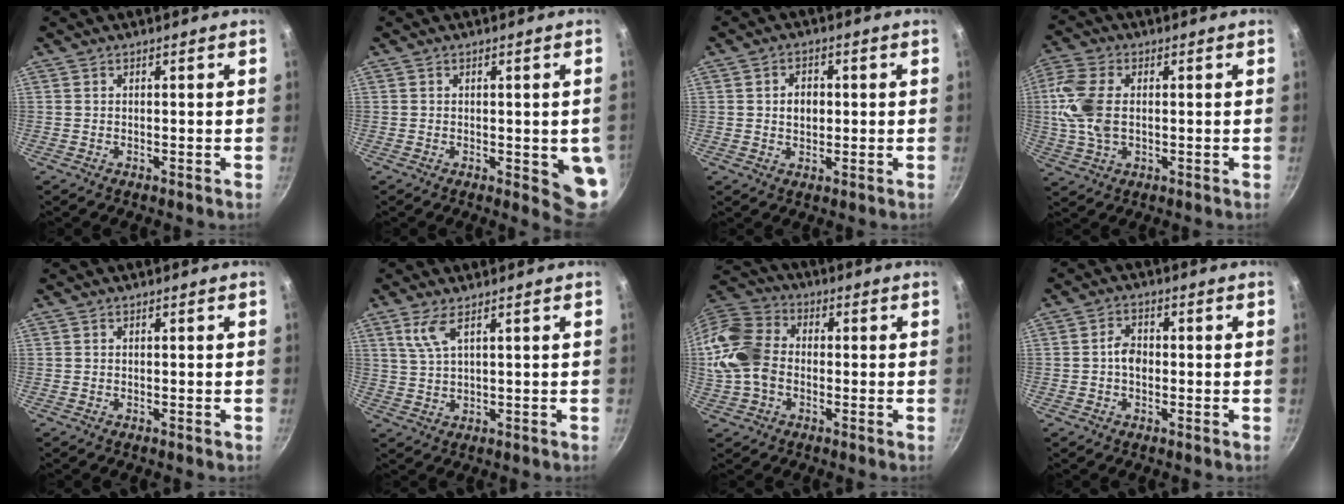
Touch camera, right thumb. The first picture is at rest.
{"total": 6.7, "force": [-0.8, 2.5, 6.1], "torque": [-0.051, -0.008, -0.008]}
{"total": 4.1, "force": [0.4, 3.1, 2.7], "torque": [-0.026, 0.005, 0.006]}
{"total": 10.2, "force": [0.6, 6.3, 8.0], "torque": [-0.173, 0.008, 0.003]}
{"total": 0.0}
{"total": 4.6, "force": [2.3, 1.3, 3.7], "torque": [-0.080, -0.011, 0.053]}
{"total": 14.3, "force": [-1.3, 10.7, 9.3], "torque": [-0.175, 0.027, -0.041]}
{"total": 3.9, "force": [-0.3, 2.8, 2.6], "torque": [-0.031, 0.012, -0.010]}